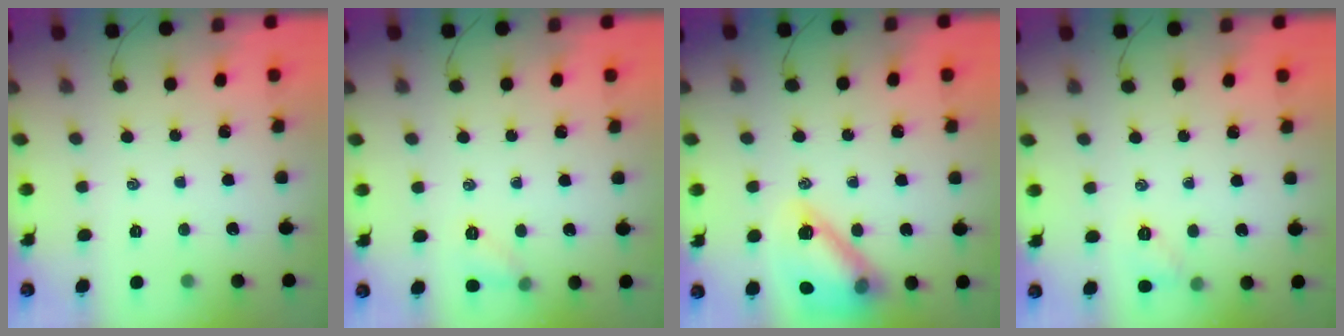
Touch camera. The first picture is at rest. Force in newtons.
{"total": 5.8, "press": 5.6, "slide": 1.7}
{"total": 16.7, "press": 16.7, "slide": 1.6}
{"total": 5.9, "press": 5.7, "slide": 1.3}